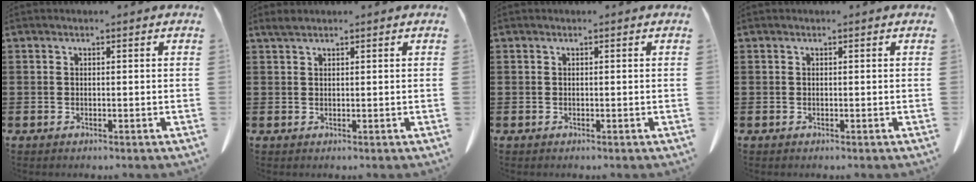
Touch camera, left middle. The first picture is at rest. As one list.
[{"total": 1.3, "force": [1.1, 0.3, 0.8], "torque": [-0.018, 0.001, 0.020]}, {"total": 0.0}, {"total": 0.0}]